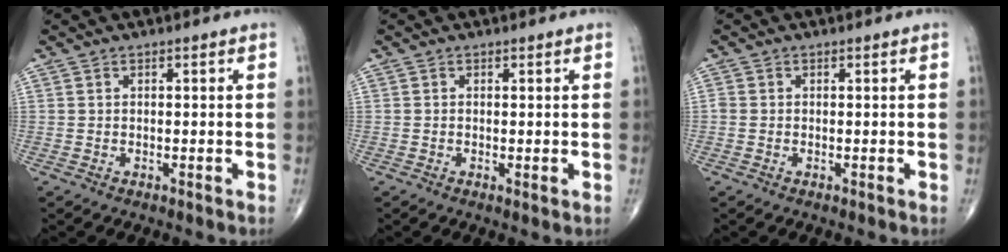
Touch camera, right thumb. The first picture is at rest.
{"total": 0.7, "force": [0.0, 0.1, 0.7], "torque": [-0.014, -0.003, -0.002]}
{"total": 0.6, "force": [-0.1, 0.5, 0.3], "torque": [-0.005, 0.000, -0.004]}